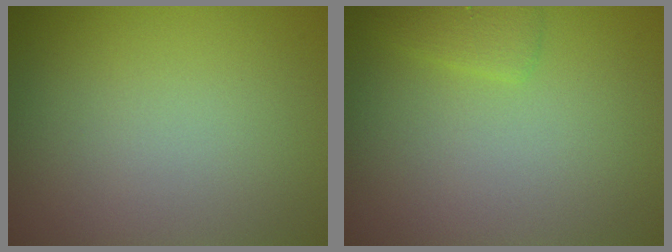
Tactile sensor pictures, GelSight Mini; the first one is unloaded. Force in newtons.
{"total": 1.4, "press": 1.4, "slide": 0.2}